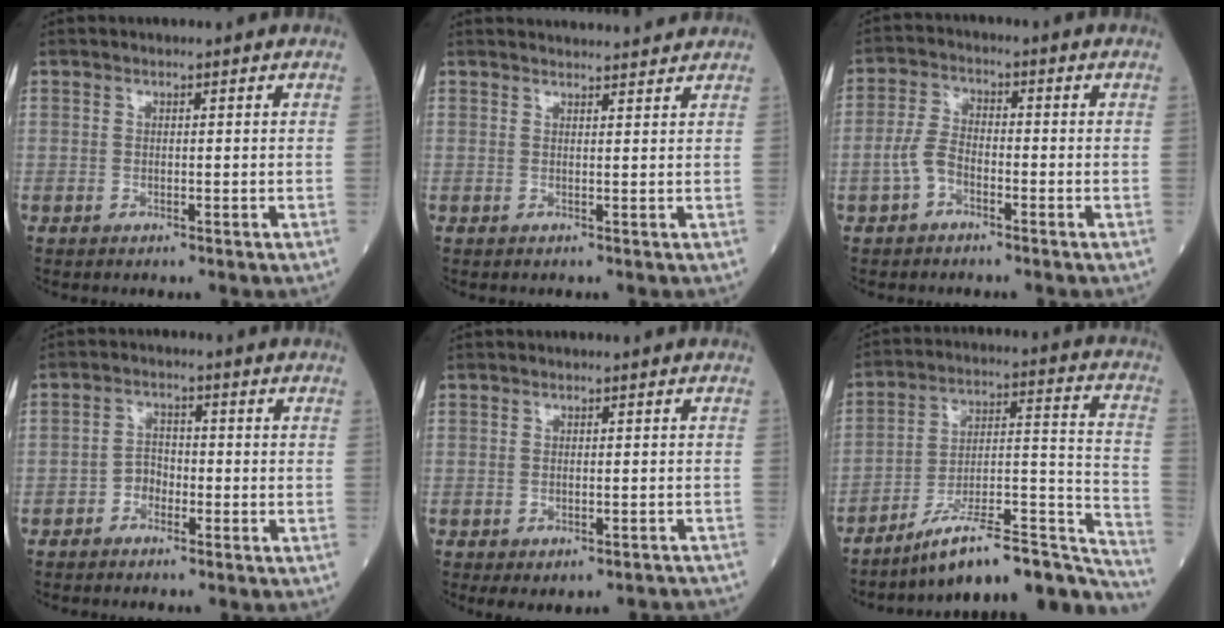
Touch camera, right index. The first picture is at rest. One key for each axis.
{"total": 6.9, "fx": 6.8, "fy": 0.3, "fz": 1.1, "tx": -0.012, "ty": 0.028, "tz": 0.078}
{"total": 4.3, "fx": -2.0, "fy": 2.5, "fz": 2.9, "tx": -0.068, "ty": 0.008, "tz": -0.044}
{"total": 2.7, "fx": -1.6, "fy": 1.8, "fz": 1.1, "tx": -0.012, "ty": 0.009, "tz": -0.032}
{"total": 5.9, "fx": -4.9, "fy": 2.2, "fz": 2.6, "tx": -0.026, "ty": 0.011, "tz": -0.056}
{"total": 23.0, "fx": -19.3, "fy": 4.3, "fz": 11.8, "tx": -0.101, "ty": 0.042, "tz": -0.289}